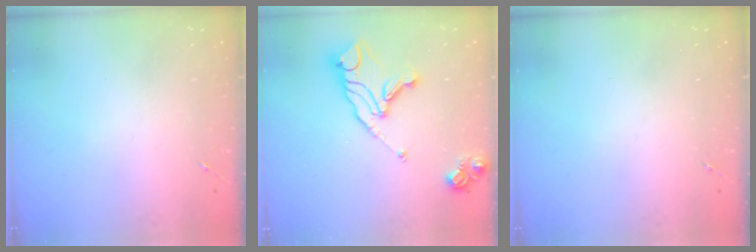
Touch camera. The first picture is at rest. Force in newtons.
{"total": 15.4, "press": 15.3, "slide": 1.7}
{"total": 0.0}